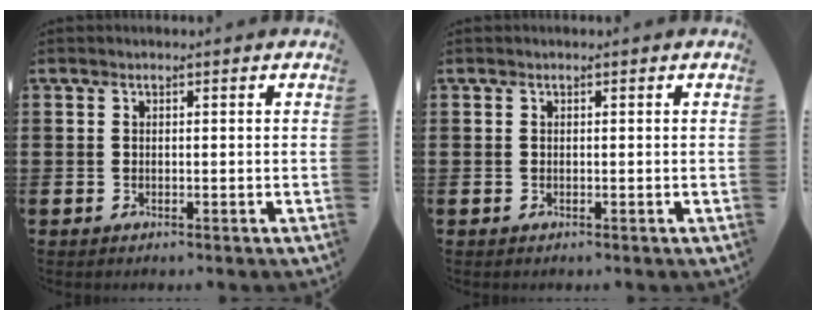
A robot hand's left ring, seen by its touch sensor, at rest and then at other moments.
{"total": 0.0}